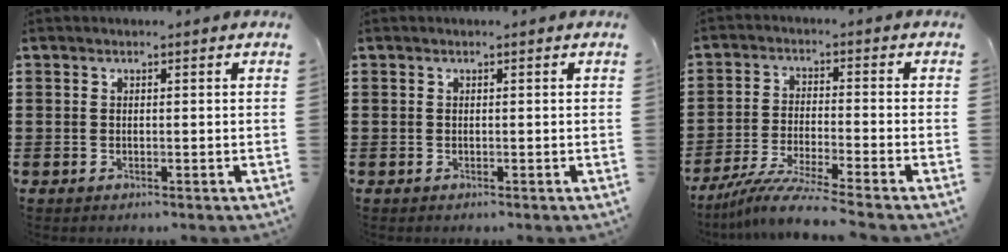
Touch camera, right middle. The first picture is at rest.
{"total": 0.0}
{"total": 6.4, "force": [-5.6, -0.6, 3.1], "torque": [-0.074, -0.024, -0.112]}